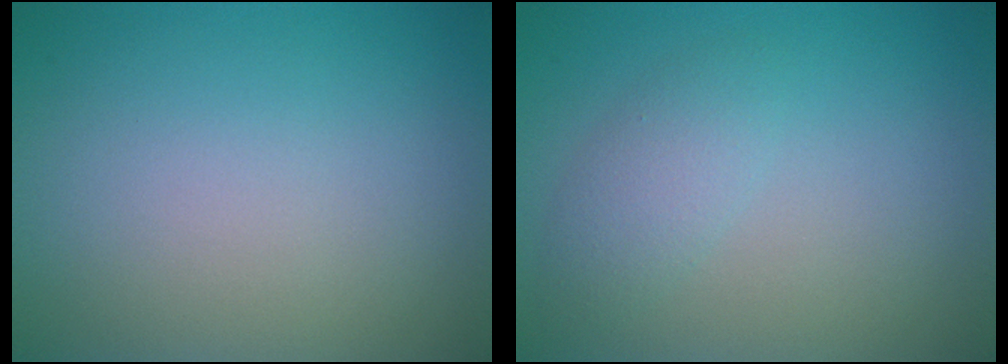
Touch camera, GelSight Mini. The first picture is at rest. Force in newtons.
{"total": 2.0, "press": 2.0, "slide": 0.2}